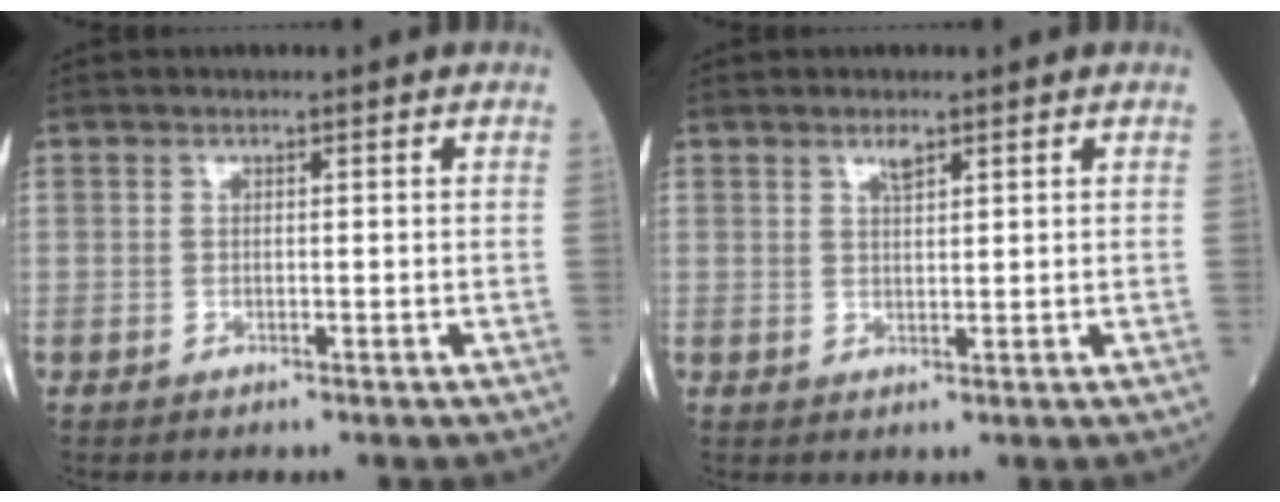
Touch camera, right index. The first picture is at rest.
{"total": 1.7, "force": [1.2, 0.4, 1.2], "torque": [-0.023, 0.000, 0.023]}